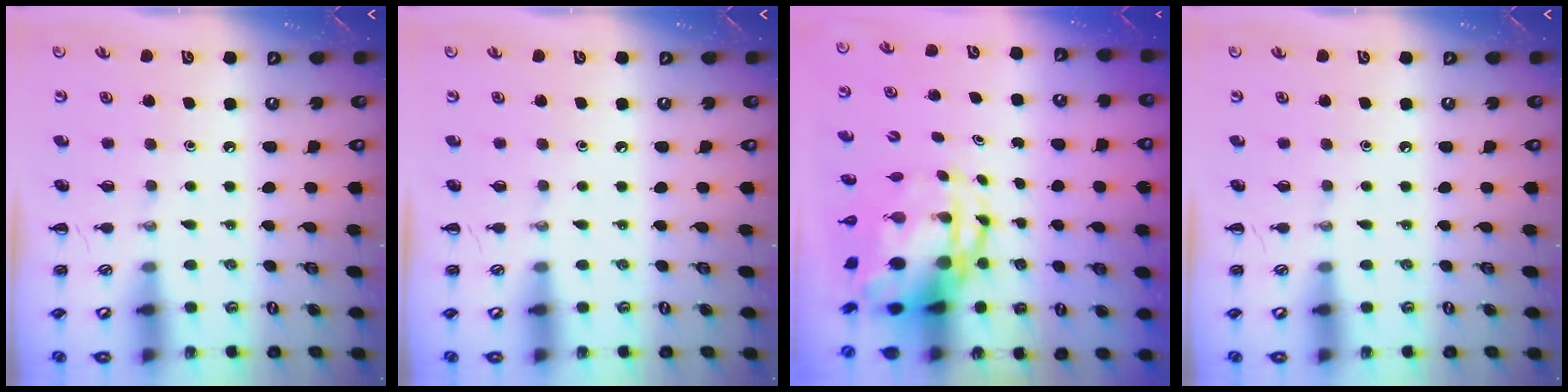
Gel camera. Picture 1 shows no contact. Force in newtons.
{"total": 0.0}
{"total": 6.7, "press": 6.4, "slide": 1.9}
{"total": 0.0}